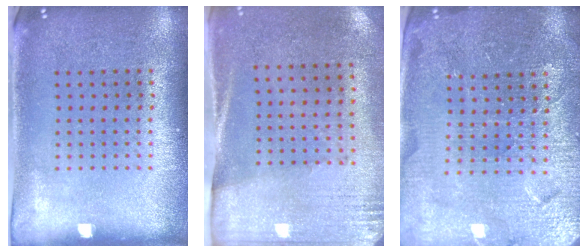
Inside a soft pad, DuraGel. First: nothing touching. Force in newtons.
{"total": 2.8, "press": 2.4, "slide": 1.4}
{"total": 4.3, "press": 4.2, "slide": 1.2}